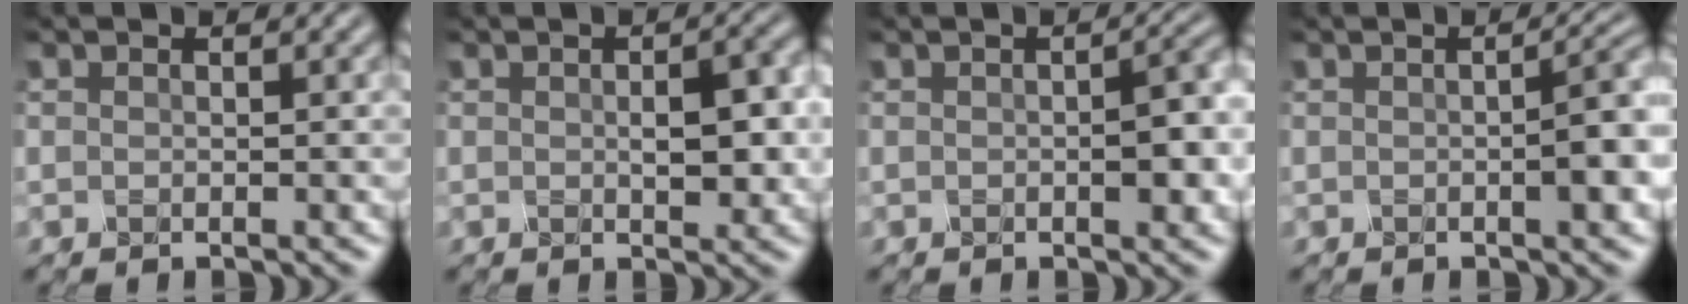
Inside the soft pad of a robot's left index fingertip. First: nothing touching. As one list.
[{"total": 4.7, "force": [0.2, 2.3, 4.1], "torque": [-0.056, 0.006, 0.004]}, {"total": 4.7, "force": [-0.2, 2.0, 4.2], "torque": [-0.049, 0.008, -0.004]}, {"total": 5.2, "force": [-0.2, 1.9, 4.8], "torque": [-0.039, 0.016, -0.010]}]